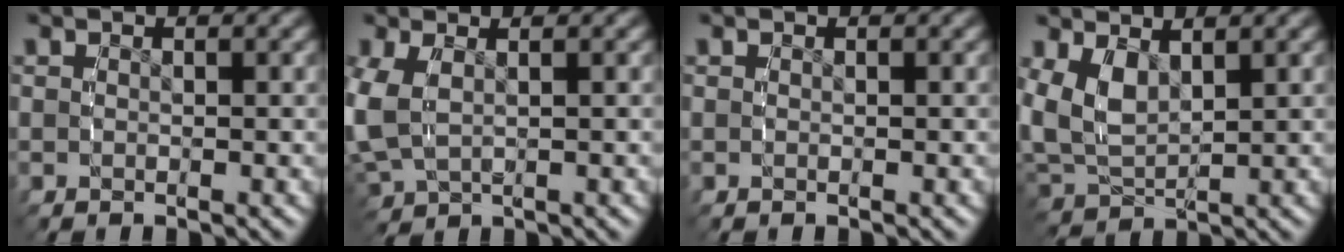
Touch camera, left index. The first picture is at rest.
{"total": 3.9, "force": [0.1, 3.0, 2.5], "torque": [-0.079, -0.010, 0.016]}
{"total": 0.0}
{"total": 5.5, "force": [1.0, 4.3, 3.3], "torque": [-0.095, -0.020, 0.026]}